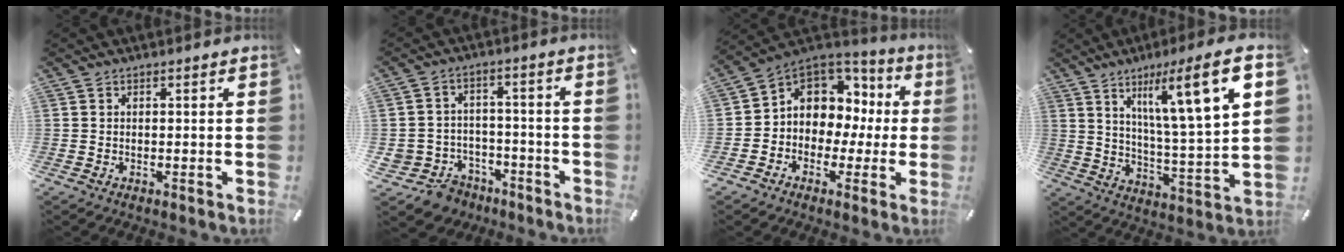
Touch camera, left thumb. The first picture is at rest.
{"total": 7.9, "force": [-4.5, 6.4, 0.9], "torque": [-0.029, 0.028, -0.080]}
{"total": 8.5, "force": [1.7, 7.9, 2.6], "torque": [-0.057, -0.023, 0.038]}
{"total": 15.3, "force": [8.3, 2.5, 12.6], "torque": [-0.202, -0.036, 0.125]}